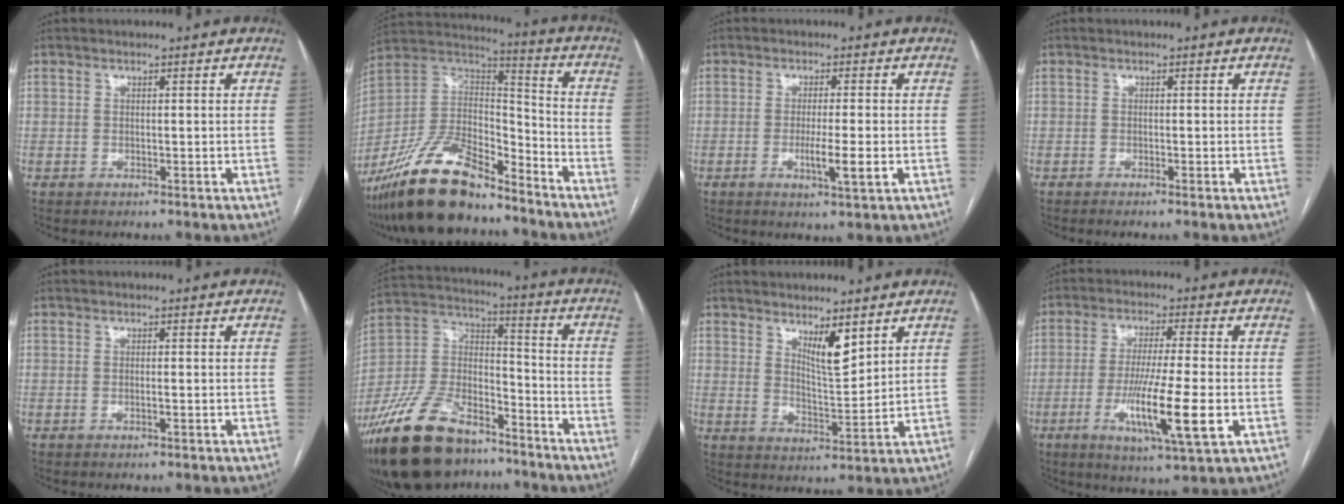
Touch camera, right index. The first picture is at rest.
{"total": 19.3, "force": [-15.3, 5.3, 10.5], "torque": [-0.219, 0.005, -0.284]}
{"total": 4.8, "force": [-1.2, 0.0, 4.7], "torque": [-0.081, -0.011, -0.020]}
{"total": 1.1, "force": [-0.9, -0.2, 0.5], "torque": [-0.009, 0.000, -0.014]}
{"total": 0.7, "force": [-0.3, 0.0, 0.7], "torque": [-0.013, 0.000, -0.003]}
{"total": 22.2, "force": [-16.4, 9.7, 11.5], "torque": [-0.283, 0.008, -0.298]}
{"total": 5.5, "force": [3.6, 1.0, 3.9], "torque": [-0.072, -0.016, 0.068]}
{"total": 12.6, "force": [-3.4, 0.4, 12.1], "torque": [-0.219, -0.025, -0.060]}